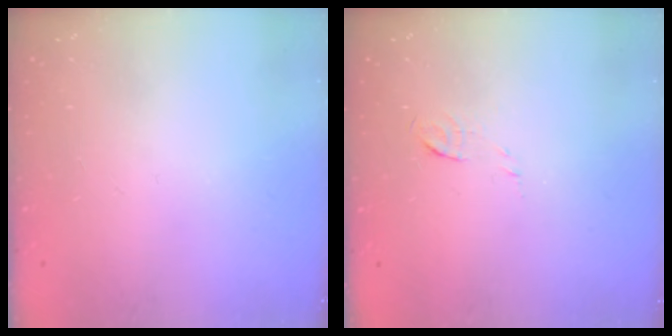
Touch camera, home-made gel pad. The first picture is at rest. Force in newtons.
{"total": 4.2, "press": 4.1, "slide": 1.1}